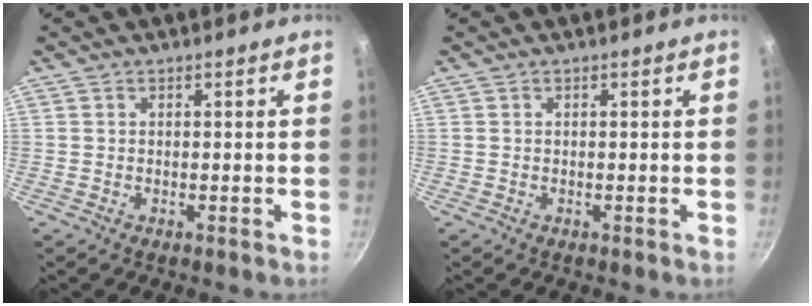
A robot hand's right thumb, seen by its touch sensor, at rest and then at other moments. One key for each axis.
{"total": 0.0}